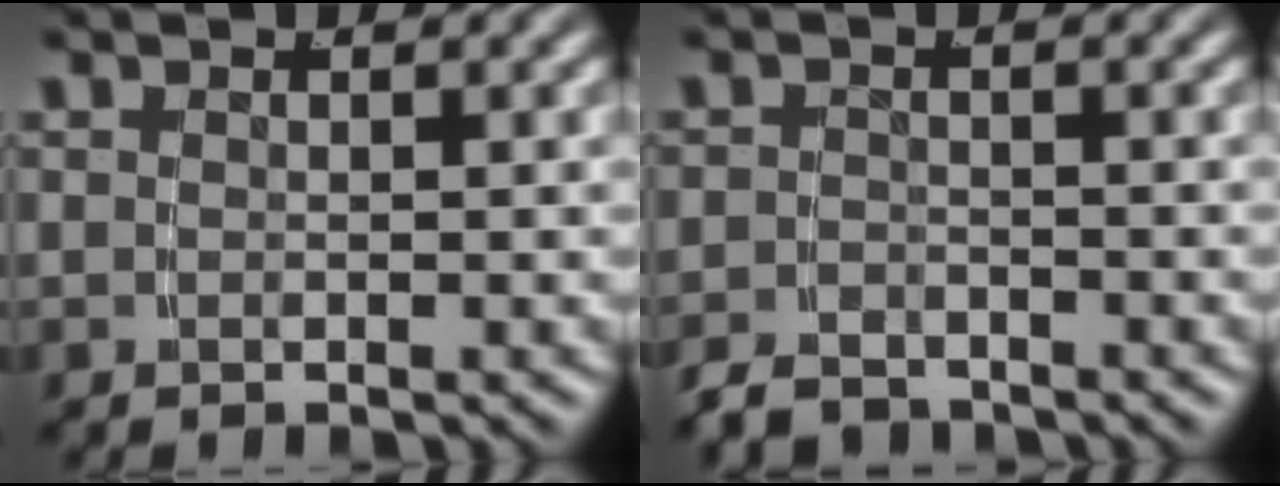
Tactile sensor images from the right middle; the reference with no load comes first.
{"total": 2.6, "force": [-2.5, 0.7, 0.1], "torque": [0.000, -0.013, -0.041]}